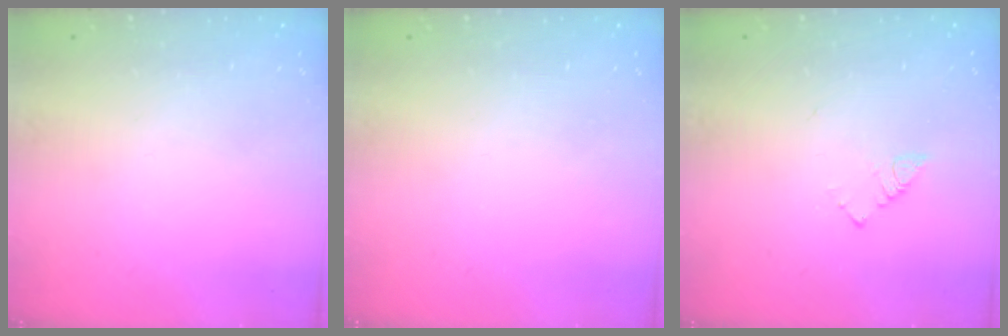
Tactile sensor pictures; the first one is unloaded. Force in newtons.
{"total": 0.0}
{"total": 2.7, "press": 2.7, "slide": 0.4}